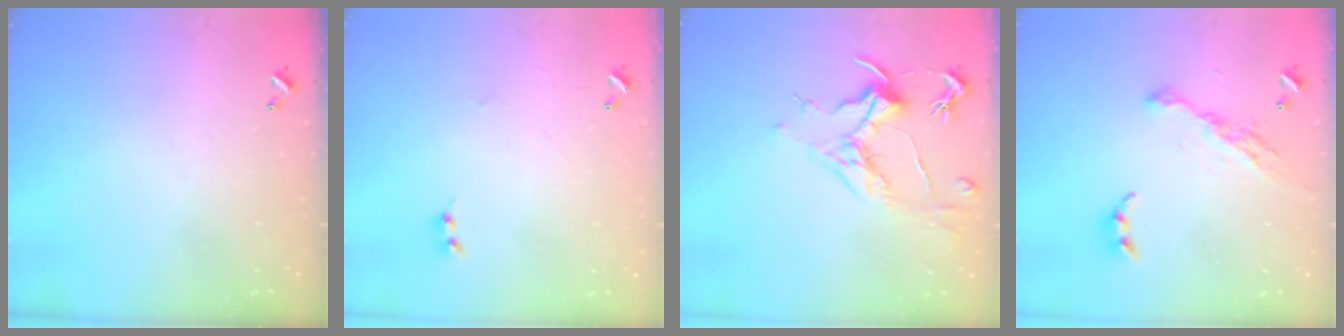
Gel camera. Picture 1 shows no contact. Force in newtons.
{"total": 1.5, "press": 1.4, "slide": 0.3}
{"total": 1.8, "press": 1.6, "slide": 0.9}
{"total": 9.9, "press": 9.9, "slide": 0.5}